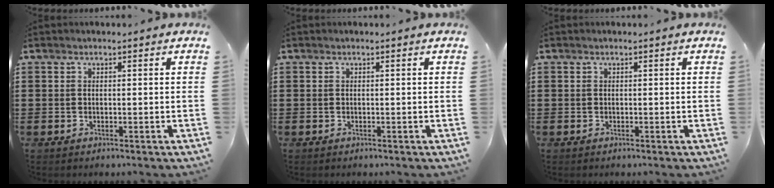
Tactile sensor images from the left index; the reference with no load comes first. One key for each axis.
{"total": 0.0}
{"total": 0.0}